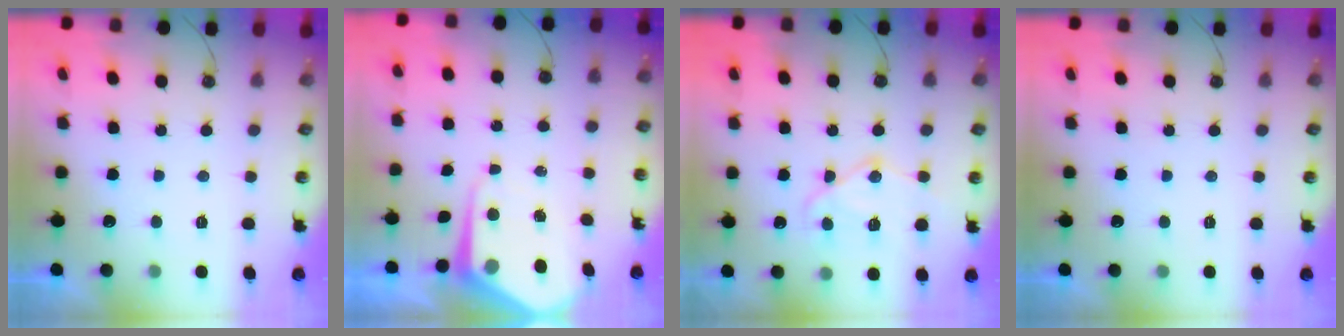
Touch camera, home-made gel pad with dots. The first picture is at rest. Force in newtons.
{"total": 6.4, "press": 6.4, "slide": 0.4}
{"total": 13.3, "press": 13.3, "slide": 1.0}
{"total": 0.0}